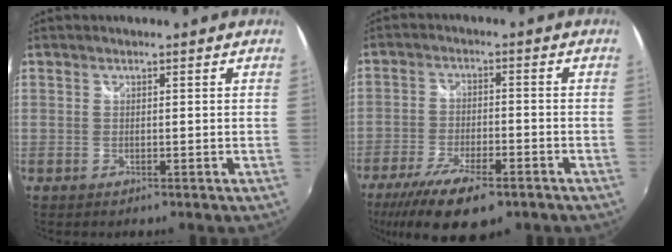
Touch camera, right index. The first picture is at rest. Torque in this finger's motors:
{"motor_torque": [1.04, -1.10, 0.72, 0.19]}